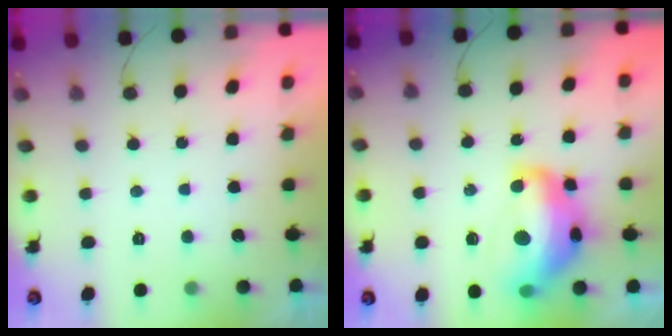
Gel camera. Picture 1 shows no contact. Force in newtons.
{"total": 17.5, "press": 17.5, "slide": 1.4}